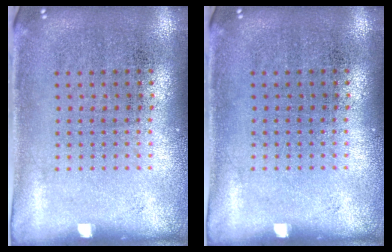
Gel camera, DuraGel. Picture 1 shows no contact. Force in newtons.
{"total": 0.0}